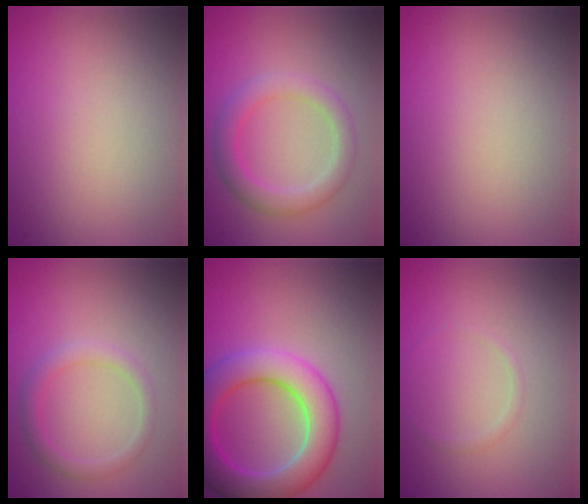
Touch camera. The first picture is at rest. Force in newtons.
{"total": 3.2, "press": 3.2, "slide": 0.1}
{"total": 0.0}
{"total": 2.0, "press": 2.0, "slide": 0.3}
{"total": 7.4, "press": 7.4, "slide": 0.2}
{"total": 0.6, "press": 0.6, "slide": 0.0}